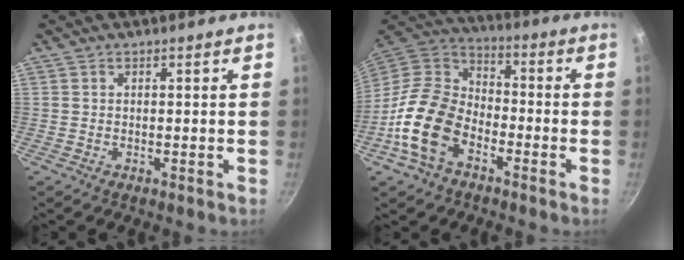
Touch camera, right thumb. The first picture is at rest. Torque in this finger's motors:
{"motor_torque": [0.07, 0.74, 1.65, -1.12, 0.17]}